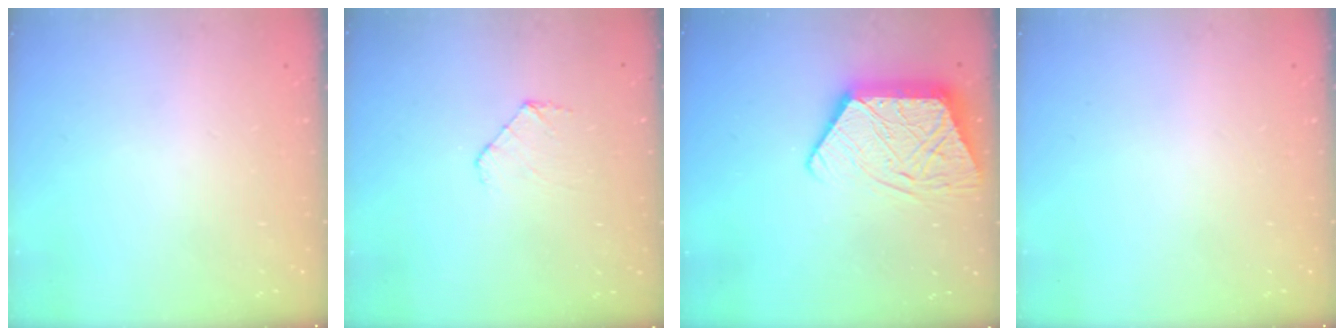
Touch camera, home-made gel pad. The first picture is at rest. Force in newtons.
{"total": 5.5, "press": 5.5, "slide": 0.5}
{"total": 14.4, "press": 14.3, "slide": 1.2}
{"total": 0.0}